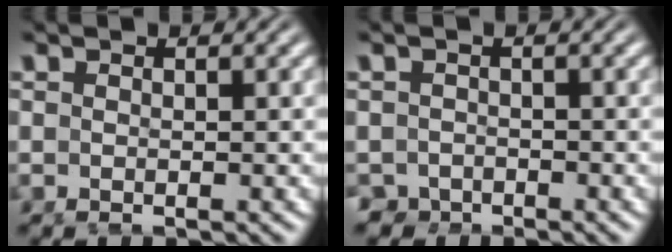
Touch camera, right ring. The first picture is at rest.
{"total": 4.1, "force": [-2.6, 3.1, 0.7], "torque": [-0.015, -0.024, -0.045]}